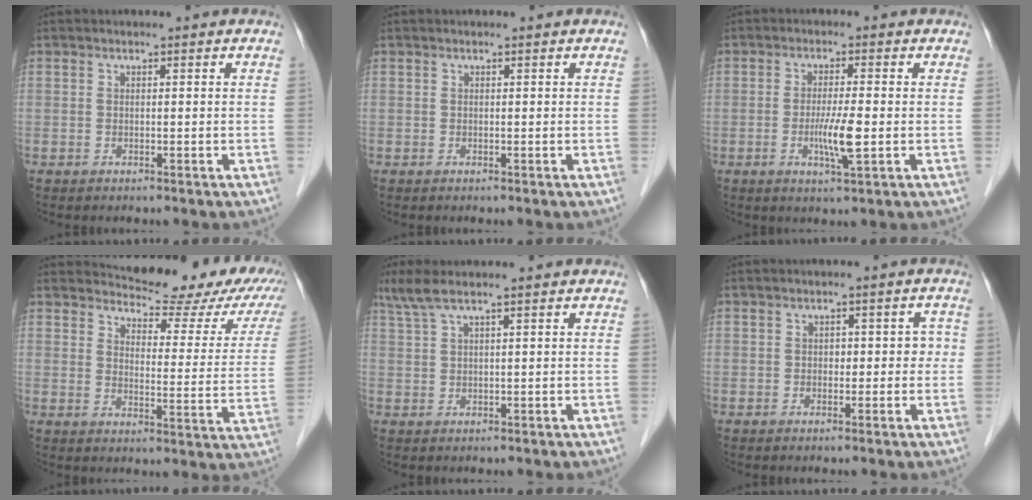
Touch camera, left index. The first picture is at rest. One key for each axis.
{"total": 0.0}
{"total": 4.9, "fx": -1.0, "fy": 0.1, "fz": 4.8, "tx": -0.093, "ty": -0.010, "tz": -0.018}
{"total": 17.7, "fx": 15.9, "fy": 5.2, "fz": 5.7, "tx": -0.046, "ty": -0.041, "tz": 0.167}
{"total": 5.0, "fx": 3.8, "fy": -0.5, "fz": 3.1, "tx": -0.072, "ty": 0.028, "tz": 0.078}
{"total": 2.8, "fx": 0.0, "fy": 2.0, "fz": 1.9, "tx": -0.012, "ty": 0.019, "tz": -0.002}